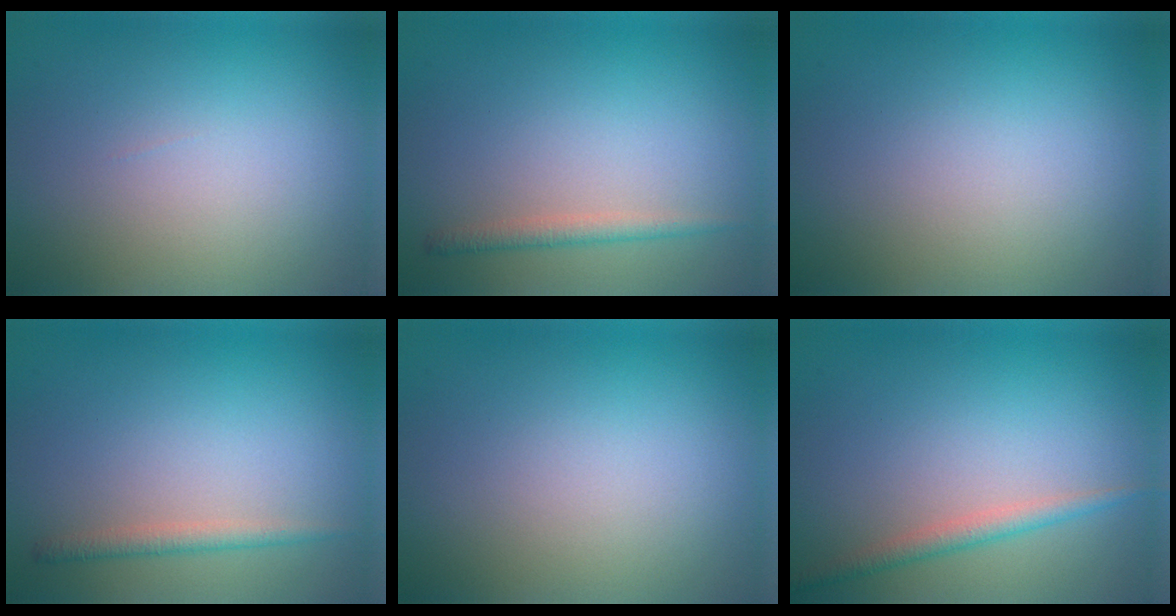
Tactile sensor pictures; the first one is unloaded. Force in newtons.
{"total": 1.6, "press": 1.6, "slide": 0.0}
{"total": 0.0}
{"total": 1.6, "press": 1.6, "slide": 0.0}
{"total": 0.0}
{"total": 1.8, "press": 1.8, "slide": 0.1}